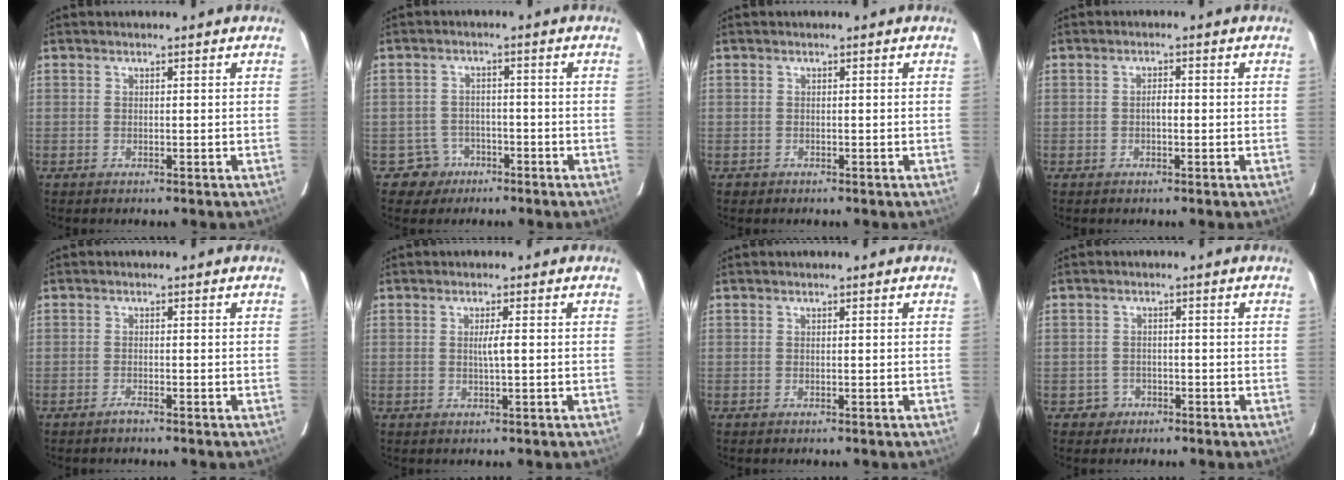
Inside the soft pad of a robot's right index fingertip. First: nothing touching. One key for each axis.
{"total": 4.2, "fx": -2.1, "fy": 3.6, "fz": -0.6, "tx": 0.012, "ty": 0.013, "tz": -0.031}
{"total": 0.7, "fx": -0.3, "fy": 0.6, "fz": -0.1, "tx": -0.006, "ty": 0.004, "tz": -0.006}
{"total": 1.4, "fx": -0.3, "fy": 0.5, "fz": 1.3, "tx": -0.021, "ty": 0.004, "tz": -0.006}
{"total": 0.9, "fx": -0.8, "fy": -0.1, "fz": 0.3, "tx": -0.008, "ty": 0.000, "tz": -0.013}
{"total": 1.8, "fx": 0.1, "fy": -0.1, "fz": 1.8, "tx": -0.034, "ty": 0.000, "tz": 0.001}
{"total": 0.0}
{"total": 2.2, "fx": -1.1, "fy": 1.9, "fz": -0.3, "tx": 0.008, "ty": 0.011, "tz": -0.017}